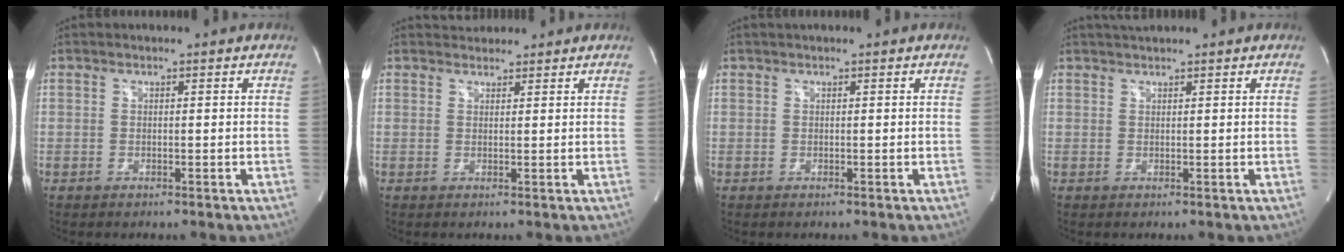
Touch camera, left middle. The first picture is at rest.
{"total": 2.3, "force": [2.2, 0.8, -0.1], "torque": [-0.001, 0.018, 0.035]}
{"total": 0.9, "force": [0.8, 0.0, 0.5], "torque": [-0.006, 0.020, 0.014]}
{"total": 2.1, "force": [2.0, 0.0, 0.7], "torque": [-0.011, 0.023, 0.036]}